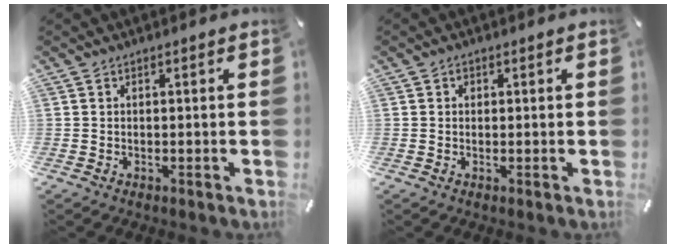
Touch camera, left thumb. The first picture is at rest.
{"total": 0.9, "force": [0.1, 0.8, 0.3], "torque": [-0.006, 0.005, 0.001]}